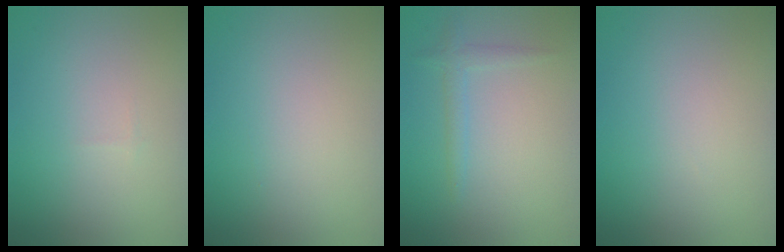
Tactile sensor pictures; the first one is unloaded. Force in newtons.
{"total": 0.0}
{"total": 1.4, "press": 1.4, "slide": 0.1}
{"total": 0.0}